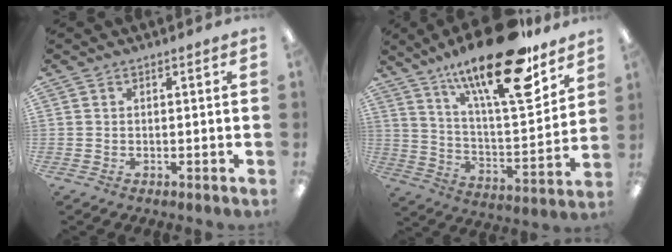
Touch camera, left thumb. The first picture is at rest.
{"total": 25.6, "force": [17.6, 7.0, 17.2], "torque": [-0.265, -0.111, 0.282]}